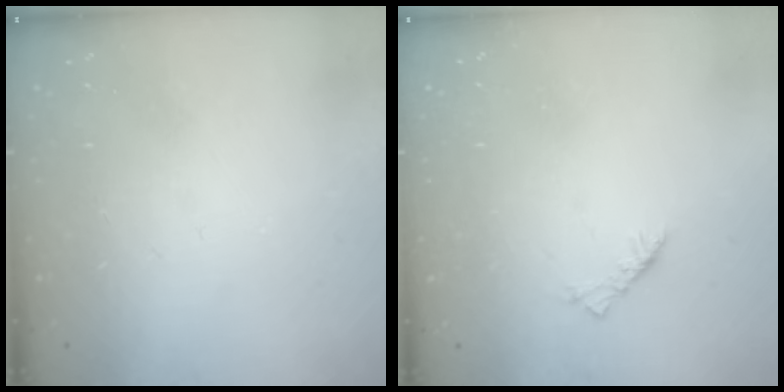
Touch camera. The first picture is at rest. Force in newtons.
{"total": 2.5, "press": 2.4, "slide": 0.7}